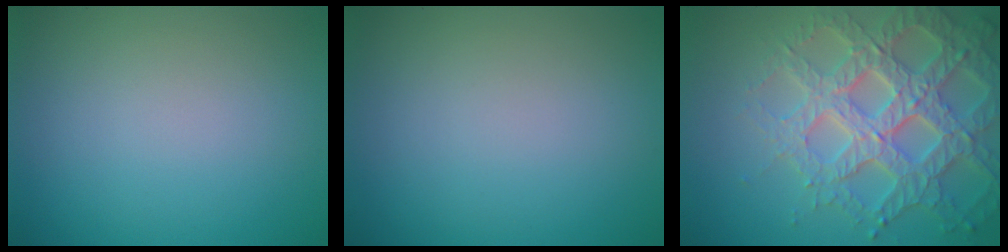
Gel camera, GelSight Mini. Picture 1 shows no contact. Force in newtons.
{"total": 0.0}
{"total": 6.9, "press": 6.7, "slide": 1.7}